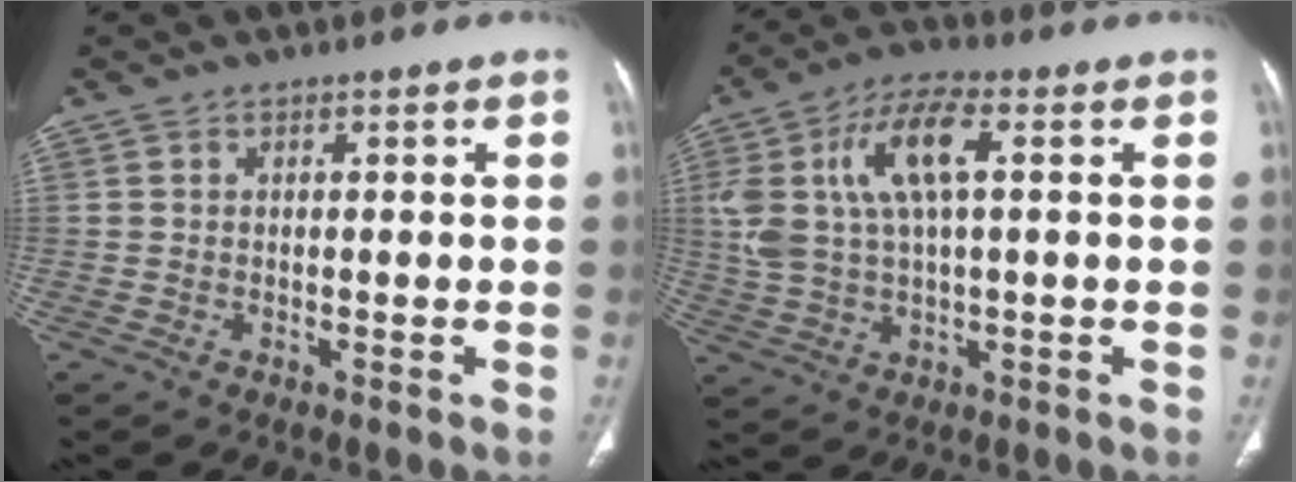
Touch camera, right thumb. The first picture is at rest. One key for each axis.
{"total": 13.4, "fx": 3.4, "fy": 5.7, "fz": 11.7, "tx": -0.244, "ty": 0.020, "tz": 0.065}